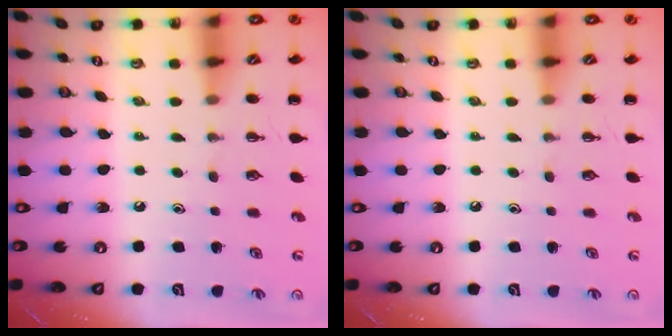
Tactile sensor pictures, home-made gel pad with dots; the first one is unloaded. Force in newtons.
{"total": 0.0}